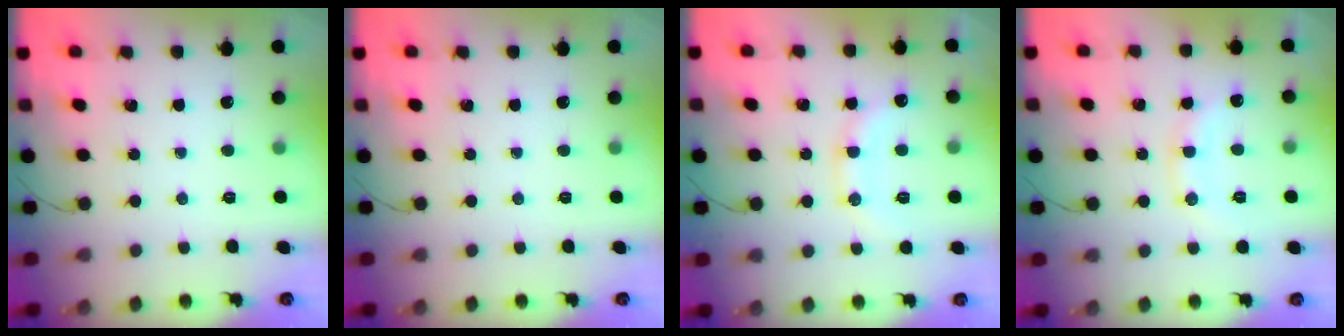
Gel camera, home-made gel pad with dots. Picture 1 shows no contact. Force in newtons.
{"total": 0.0}
{"total": 13.5, "press": 13.5, "slide": 0.9}
{"total": 9.9, "press": 9.9, "slide": 0.2}